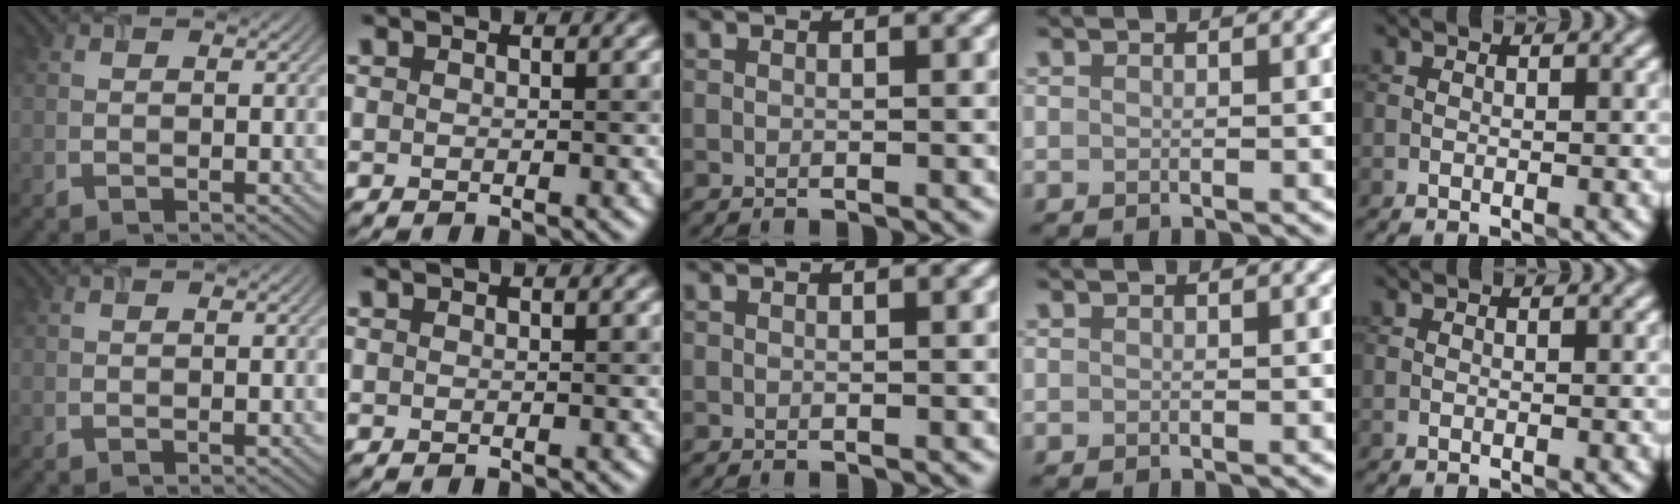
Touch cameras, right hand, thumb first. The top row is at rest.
{}